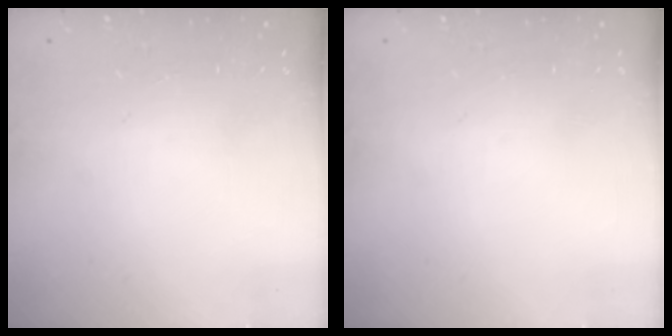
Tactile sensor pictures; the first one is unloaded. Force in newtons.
{"total": 0.0}